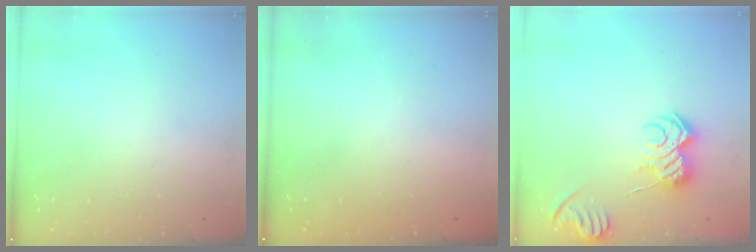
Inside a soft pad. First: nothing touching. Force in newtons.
{"total": 2.3, "press": 2.1, "slide": 0.8}
{"total": 9.8, "press": 9.8, "slide": 0.2}